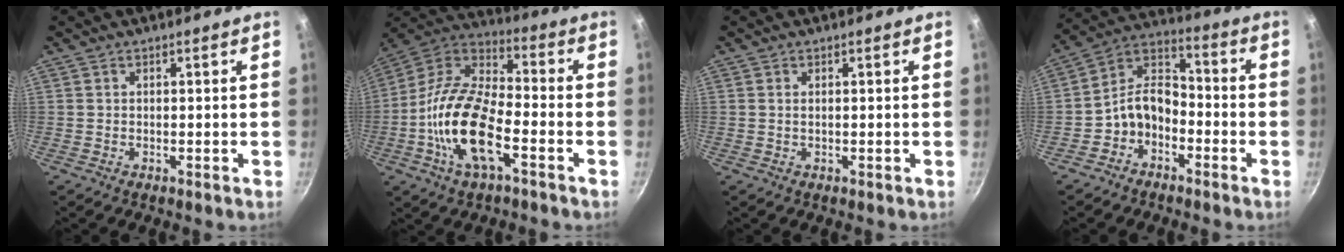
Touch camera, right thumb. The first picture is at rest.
{"total": 18.4, "force": [-5.8, 8.3, 15.3], "torque": [-0.290, 0.040, -0.129]}
{"total": 0.8, "force": [0.2, 0.4, 0.6], "torque": [-0.011, 0.000, 0.004]}
{"total": 9.3, "force": [-3.7, 6.6, 5.4], "torque": [-0.070, 0.060, -0.086]}